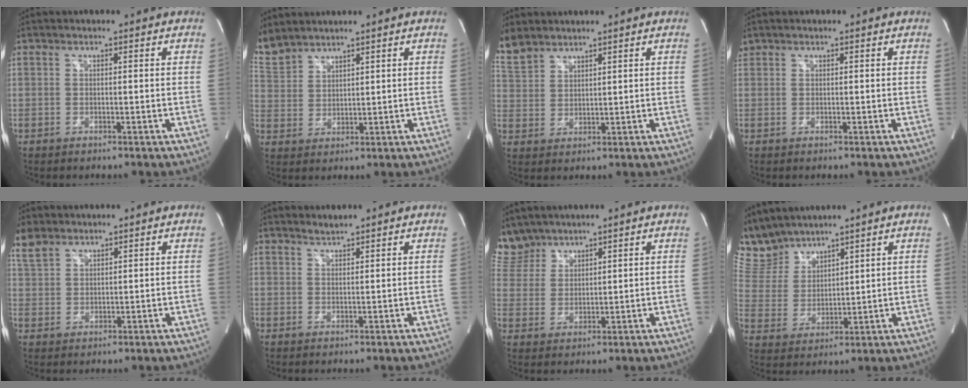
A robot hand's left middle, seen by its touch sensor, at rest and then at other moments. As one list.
[{"total": 7.6, "force": [7.1, 2.4, 1.6], "torque": [-0.060, 0.012, 0.159]}, {"total": 6.9, "force": [6.0, 2.9, 1.8], "torque": [-0.052, 0.014, 0.135]}, {"total": 1.0, "force": [0.7, 0.6, 0.0], "torque": [-0.004, 0.018, 0.016]}, {"total": 4.9, "force": [4.0, 2.5, 1.5], "torque": [-0.043, 0.015, 0.090]}, {"total": 1.4, "force": [1.4, -0.1, 0.0], "torque": [-0.006, 0.000, 0.028]}, {"total": 6.4, "force": [6.0, 2.3, 0.1], "torque": [-0.009, 0.010, 0.133]}, {"total": 8.3, "force": [8.0, 1.8, 0.7], "torque": [-0.037, 0.016, 0.183]}]